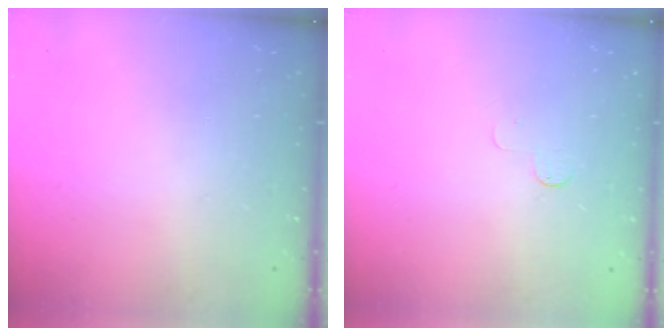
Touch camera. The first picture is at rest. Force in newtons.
{"total": 2.6, "press": 2.6, "slide": 0.3}